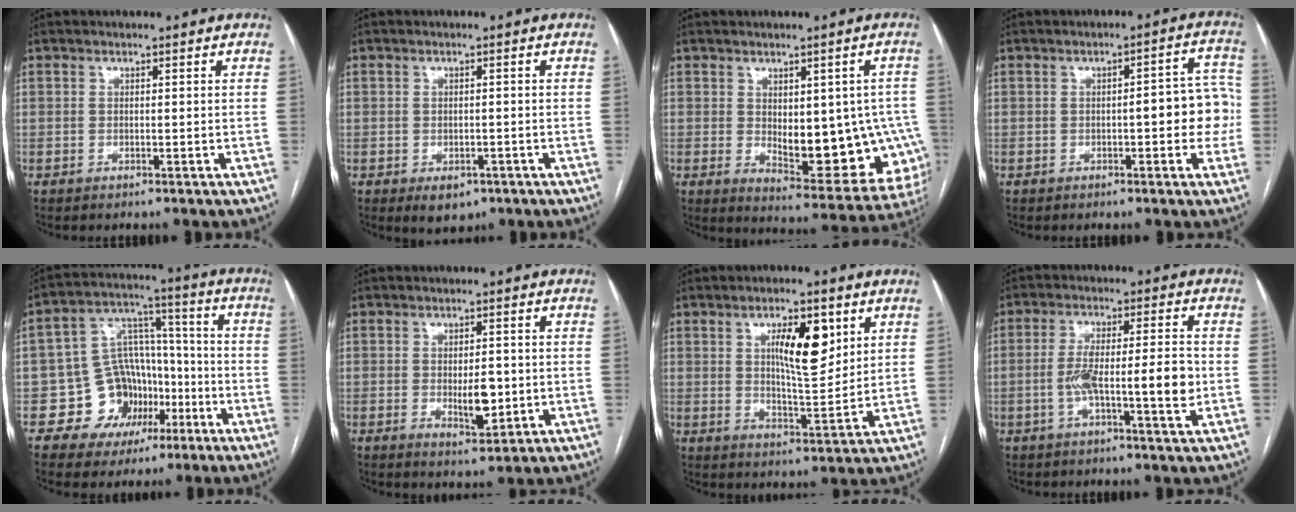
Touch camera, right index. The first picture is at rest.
{"total": 3.6, "force": [-1.9, 2.5, 1.9], "torque": [-0.020, -0.001, -0.014]}
{"total": 15.4, "force": [-1.7, 7.0, 13.6], "torque": [-0.136, 0.007, 0.001]}
{"total": 7.1, "force": [-0.8, 2.1, 6.7], "torque": [-0.070, 0.028, -0.012]}
{"total": 11.5, "force": [-4.2, 9.8, 4.1], "torque": [-0.058, 0.049, -0.058]}
{"total": 5.3, "force": [-0.7, 1.9, 4.9], "torque": [-0.079, -0.007, -0.005]}
{"total": 9.5, "force": [3.6, 2.6, 8.4], "torque": [-0.137, 0.001, 0.063]}
{"total": 9.8, "force": [-1.7, 1.3, 9.6], "torque": [-0.167, 0.013, -0.029]}